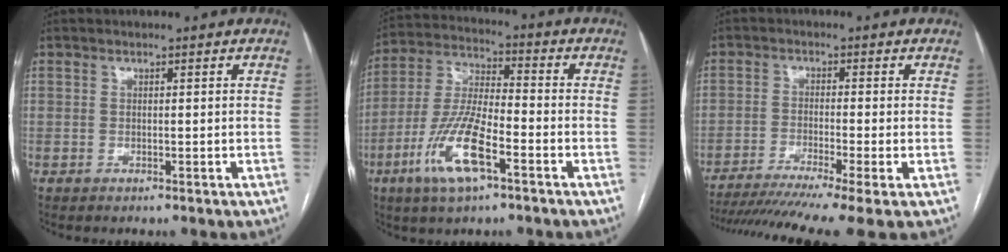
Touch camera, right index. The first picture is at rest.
{"total": 12.5, "force": [-5.8, 2.7, 10.8], "torque": [-0.226, -0.008, -0.110]}
{"total": 13.0, "force": [-9.8, -0.9, 8.5], "torque": [-0.137, -0.030, -0.158]}